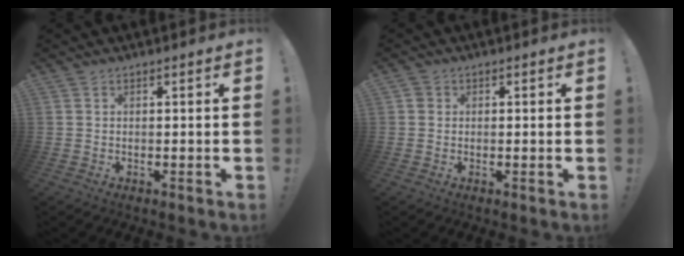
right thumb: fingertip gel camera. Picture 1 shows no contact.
{"total": 1.5, "force": [0.3, 1.4, 0.4], "torque": [-0.013, 0.007, 0.007]}